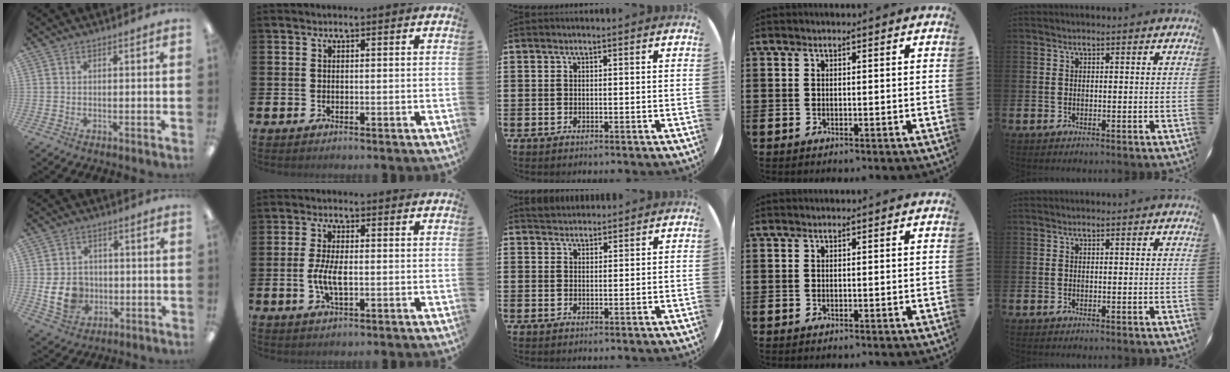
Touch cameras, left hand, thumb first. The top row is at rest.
{"thumb": {"total": 9.3, "force": [-1.5, 7.6, 5.3], "torque": [-0.109, 0.009, -0.023]}, "index": {"total": 4.5, "force": [-0.5, 1.8, 4.0], "torque": [-0.079, -0.004, -0.016]}, "middle": {"total": 1.9, "force": [1.9, 0.5, -0.1], "torque": [-0.001, 0.004, 0.037]}}